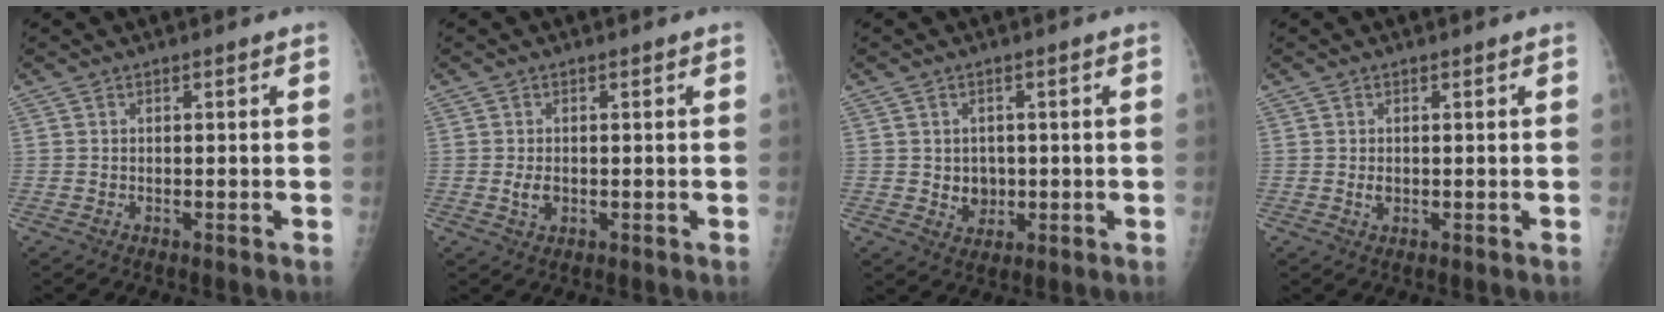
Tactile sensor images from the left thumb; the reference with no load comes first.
{"total": 2.2, "force": [-0.2, 1.5, 1.6], "torque": [-0.027, -0.002, 0.000]}
{"total": 3.8, "force": [0.0, 3.4, 1.8], "torque": [-0.007, 0.000, 0.009]}
{"total": 1.5, "force": [0.0, 1.1, 1.0], "torque": [-0.015, -0.001, 0.002]}